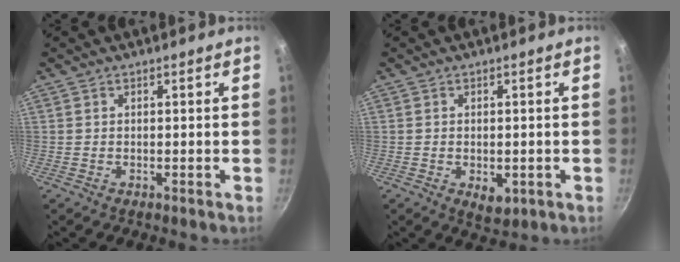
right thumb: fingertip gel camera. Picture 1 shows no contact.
{"total": 4.2, "force": [-1.0, 2.5, 3.2], "torque": [-0.040, -0.006, -0.009]}